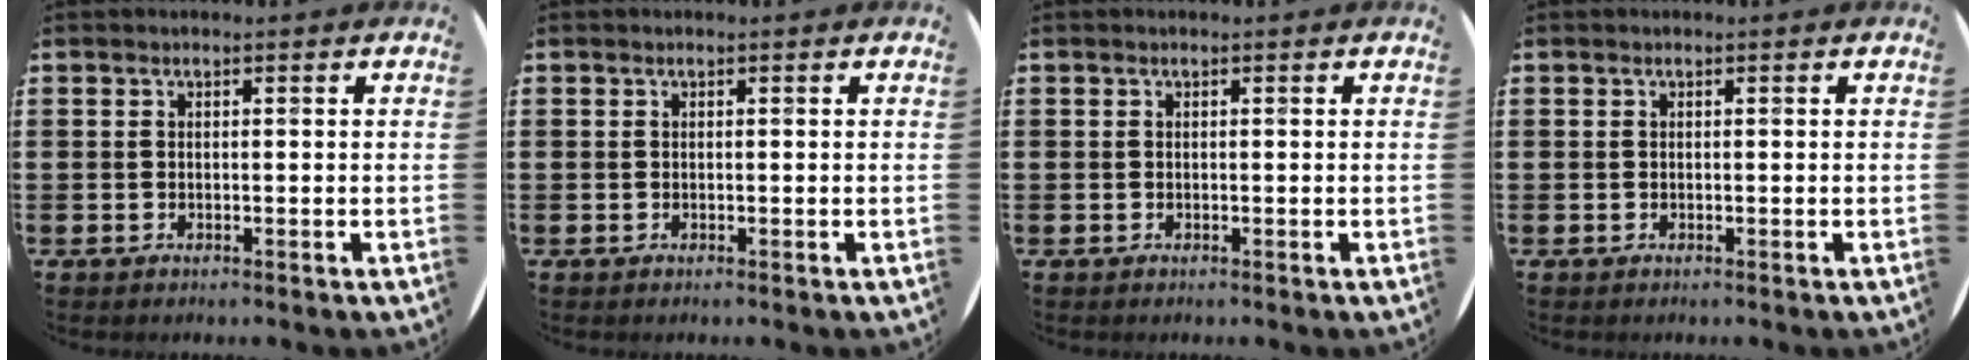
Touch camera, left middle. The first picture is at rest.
{"total": 0.0}
{"total": 0.0}
{"total": 0.0}